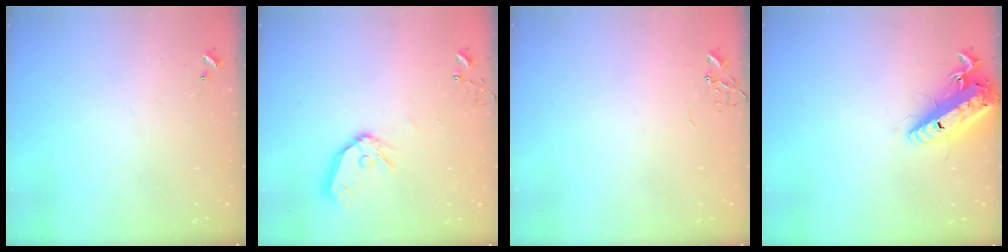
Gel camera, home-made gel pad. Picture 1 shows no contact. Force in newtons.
{"total": 11.3, "press": 11.3, "slide": 1.3}
{"total": 0.0}
{"total": 17.3, "press": 17.0, "slide": 3.4}